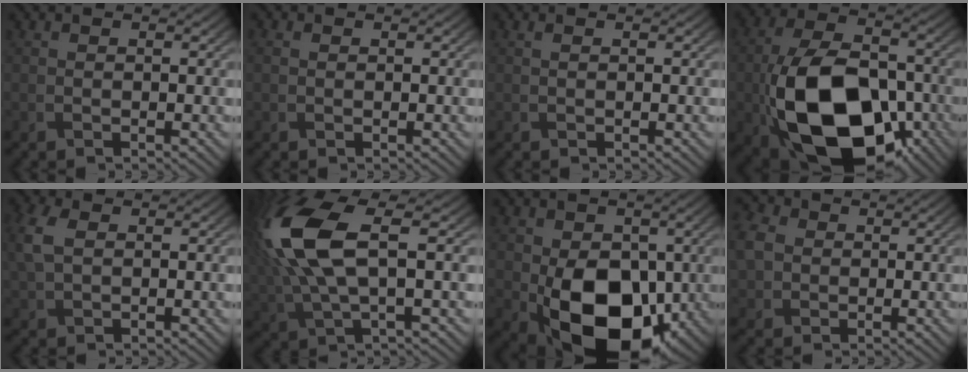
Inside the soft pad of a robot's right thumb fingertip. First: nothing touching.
{"total": 0.7, "force": [0.1, 0.7, 0.2], "torque": [-0.002, 0.000, 0.003]}
{"total": 0.0}
{"total": 18.5, "force": [-6.0, 11.4, 13.4], "torque": [-0.269, -0.033, -0.108]}
{"total": 4.3, "force": [1.1, 2.8, 3.2], "torque": [-0.093, 0.008, 0.019]}
{"total": 13.9, "force": [2.8, 5.4, 12.5], "torque": [-0.318, 0.008, 0.056]}
{"total": 14.2, "force": [-2.8, 9.4, 10.2], "torque": [-0.168, -0.028, -0.045]}
{"total": 5.7, "force": [0.5, 4.8, 3.1], "torque": [-0.104, 0.008, 0.002]}